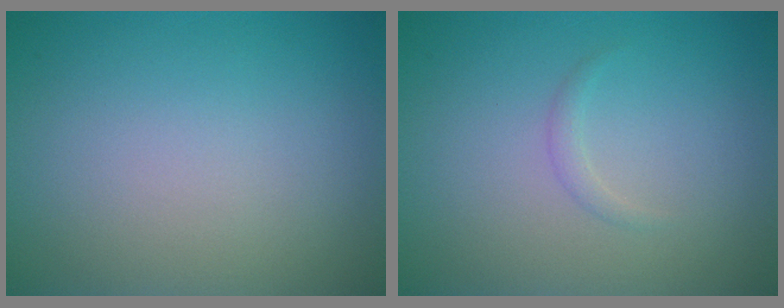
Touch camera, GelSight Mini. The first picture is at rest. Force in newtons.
{"total": 0.7, "press": 0.7, "slide": 0.0}